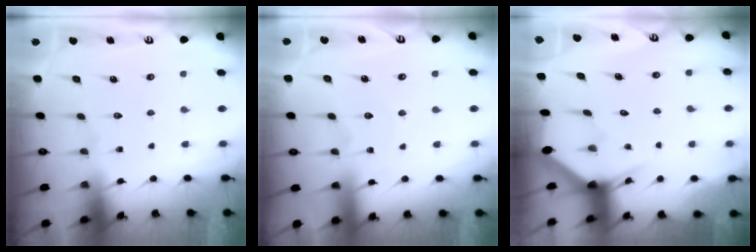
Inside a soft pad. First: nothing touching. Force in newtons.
{"total": 4.5, "press": 4.5, "slide": 0.5}
{"total": 3.1, "press": 3.1, "slide": 0.0}